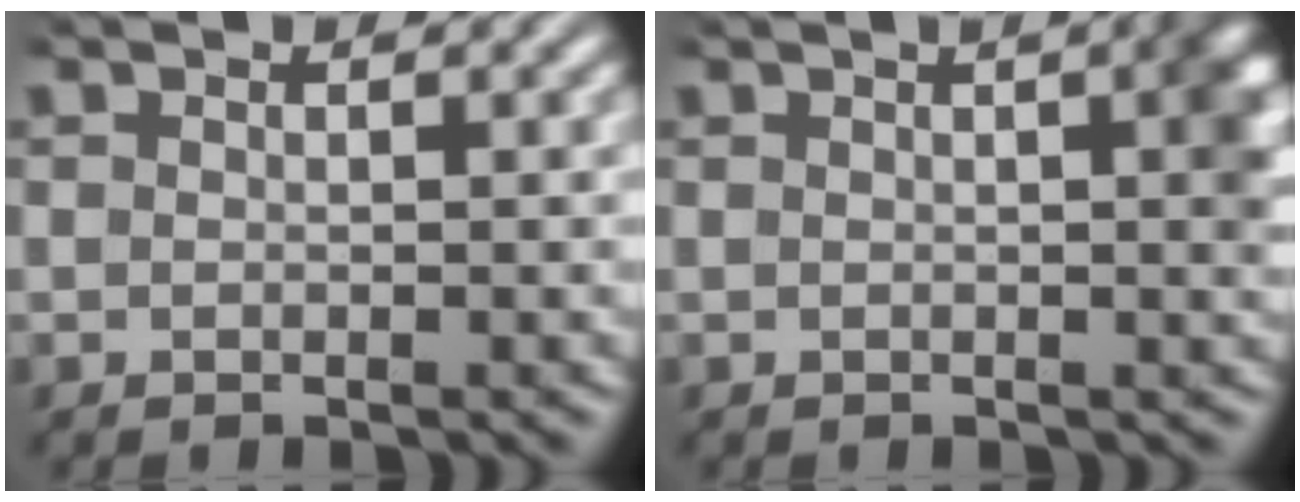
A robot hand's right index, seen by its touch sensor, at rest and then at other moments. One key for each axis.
{"total": 4.1, "fx": 0.5, "fy": 0.9, "fz": 4.0, "tx": -0.034, "ty": 0.006, "tz": 0.006}